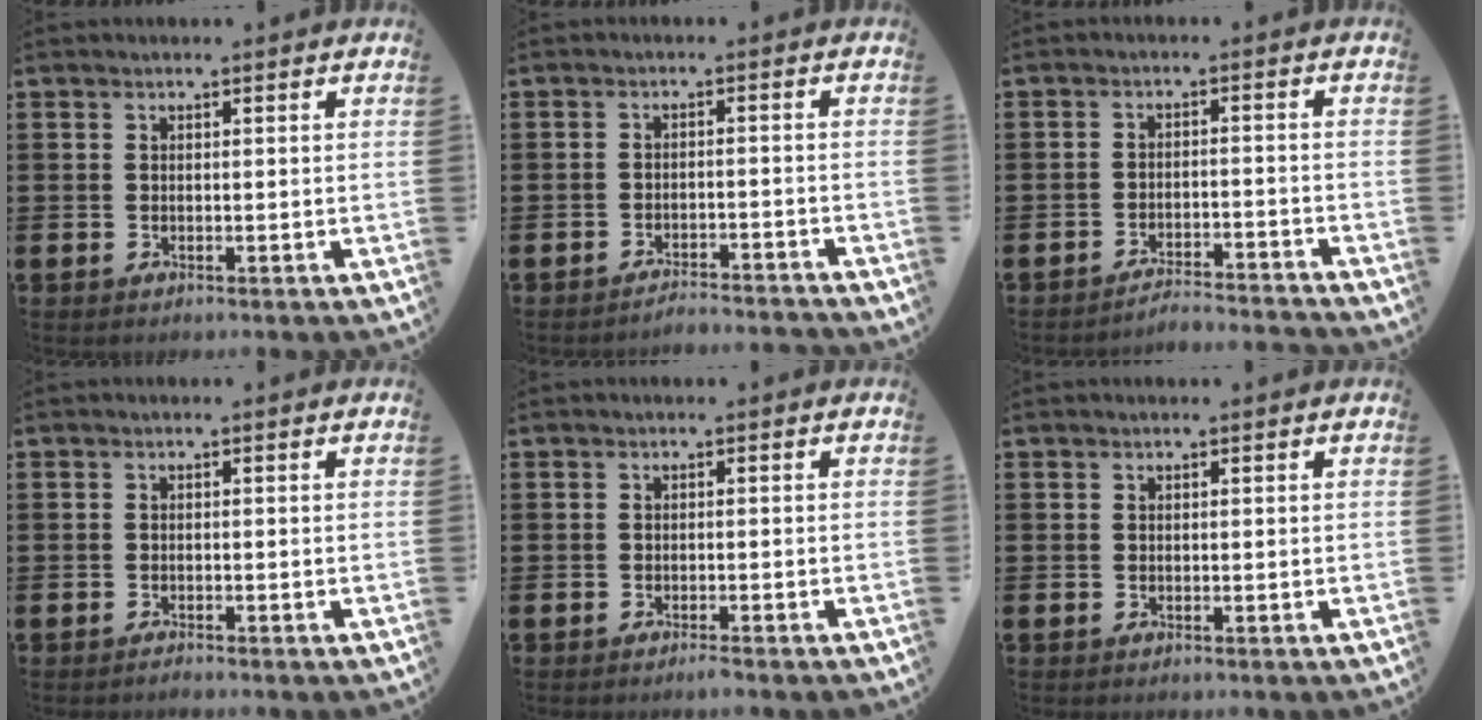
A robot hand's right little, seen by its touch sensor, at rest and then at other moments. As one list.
[{"total": 2.1, "force": [-2.1, -0.1, 0.2], "torque": [-0.006, 0.005, -0.043]}, {"total": 2.8, "force": [-2.8, -0.2, 0.0], "torque": [-0.004, 0.003, -0.060]}, {"total": 0.6, "force": [-0.6, 0.0, 0.2], "torque": [0.004, -0.006, -0.013]}, {"total": 0.9, "force": [-0.8, -0.1, 0.5], "torque": [-0.007, -0.004, -0.015]}, {"total": 0.0}]